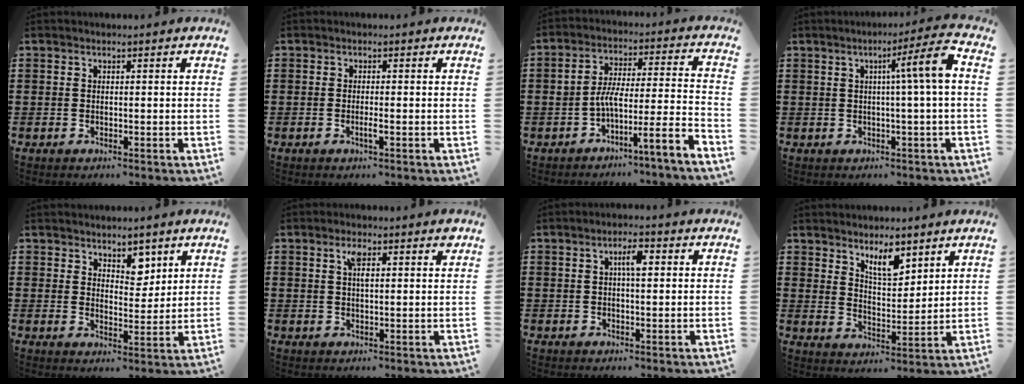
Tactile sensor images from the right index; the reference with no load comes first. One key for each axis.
{"total": 1.4, "fx": -0.6, "fy": 0.0, "fz": 1.2, "tx": -0.030, "ty": -0.006, "tz": -0.013}
{"total": 6.6, "fx": -4.3, "fy": -0.4, "fz": 4.9, "tx": -0.091, "ty": -0.015, "tz": -0.089}
{"total": 6.9, "fx": 0.9, "fy": -0.4, "fz": 6.9, "tx": -0.106, "ty": -0.012, "tz": 0.002}
{"total": 4.6, "fx": 3.6, "fy": 2.3, "fz": 1.6, "tx": -0.028, "ty": -0.005, "tz": 0.064}
{"total": 3.0, "fx": 1.4, "fy": 0.8, "fz": 2.5, "tx": -0.039, "ty": -0.001, "tz": 0.019}
{"total": 3.5, "fx": 0.7, "fy": 1.0, "fz": 3.2, "tx": -0.057, "ty": 0.006, "tz": 0.007}
{"total": 6.2, "fx": 4.7, "fy": 2.3, "fz": 3.3, "tx": -0.062, "ty": -0.012, "tz": 0.083}